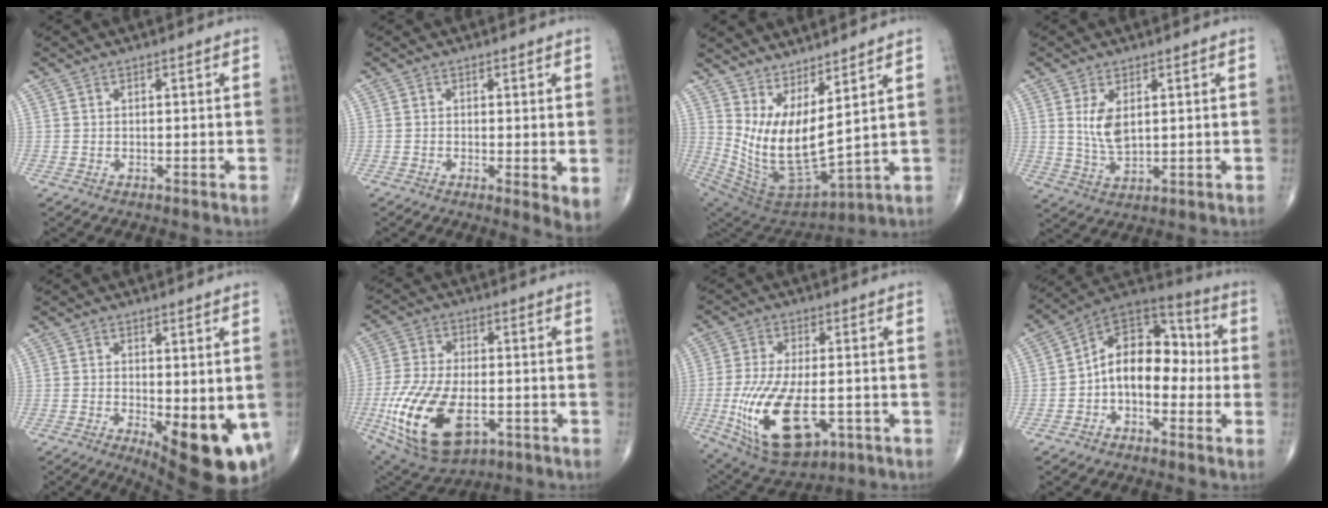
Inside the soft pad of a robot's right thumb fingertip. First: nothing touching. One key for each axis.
{"total": 3.8, "fx": -0.2, "fy": 1.2, "fz": 3.6, "tx": -0.057, "ty": -0.014, "tz": -0.008}
{"total": 15.1, "fx": 6.9, "fy": 4.3, "fz": 12.7, "tx": -0.246, "ty": -0.067, "tz": 0.153}
{"total": 5.5, "fx": 1.5, "fy": 2.6, "fz": 4.6, "tx": -0.088, "ty": -0.015, "tz": 0.039}
{"total": 13.3, "fx": -3.7, "fy": 4.7, "fz": 11.9, "tx": -0.136, "ty": -0.021, "tz": -0.036}
{"total": 19.4, "fx": -5.9, "fy": 10.4, "fz": 15.4, "tx": -0.313, "ty": 0.000, "tz": -0.087}
{"total": 18.0, "fx": -4.6, "fy": 8.8, "fz": 15.0, "tx": -0.294, "ty": -0.009, "tz": -0.058}
{"total": 13.3, "fx": -1.7, "fy": 8.7, "fz": 9.9, "tx": -0.120, "ty": 0.051, "tz": -0.045}